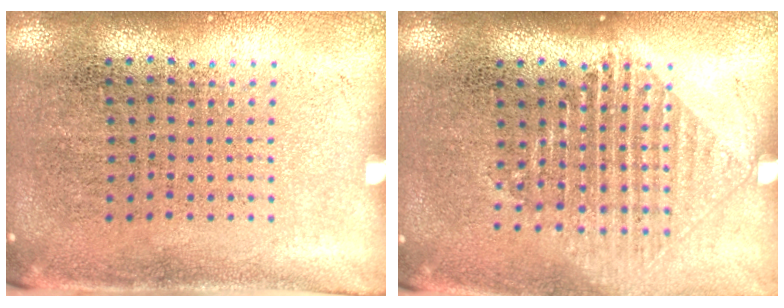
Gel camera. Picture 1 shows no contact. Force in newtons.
{"total": 1.2, "press": 1.2, "slide": 0.5}